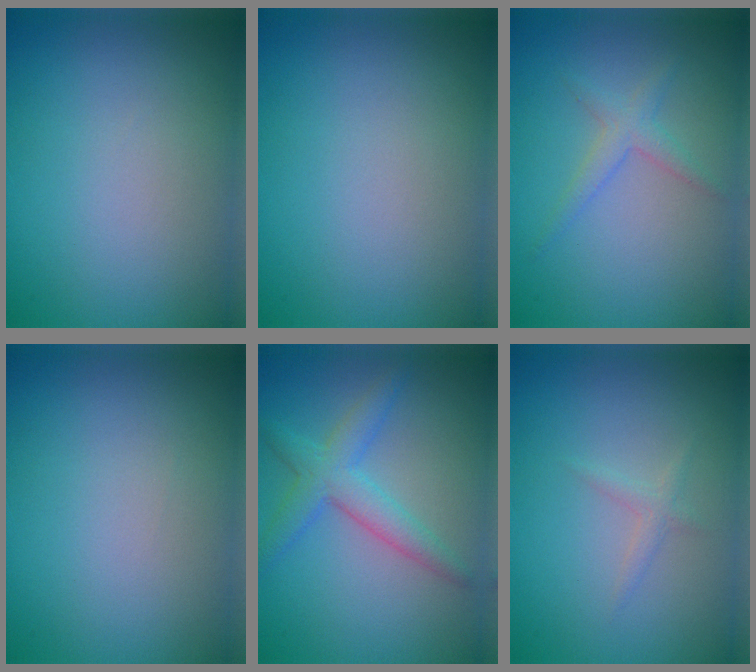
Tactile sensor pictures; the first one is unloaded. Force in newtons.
{"total": 0.0}
{"total": 1.8, "press": 1.8, "slide": 0.0}
{"total": 0.0}
{"total": 3.7, "press": 3.7, "slide": 0.1}
{"total": 1.0, "press": 1.0, "slide": 0.1}